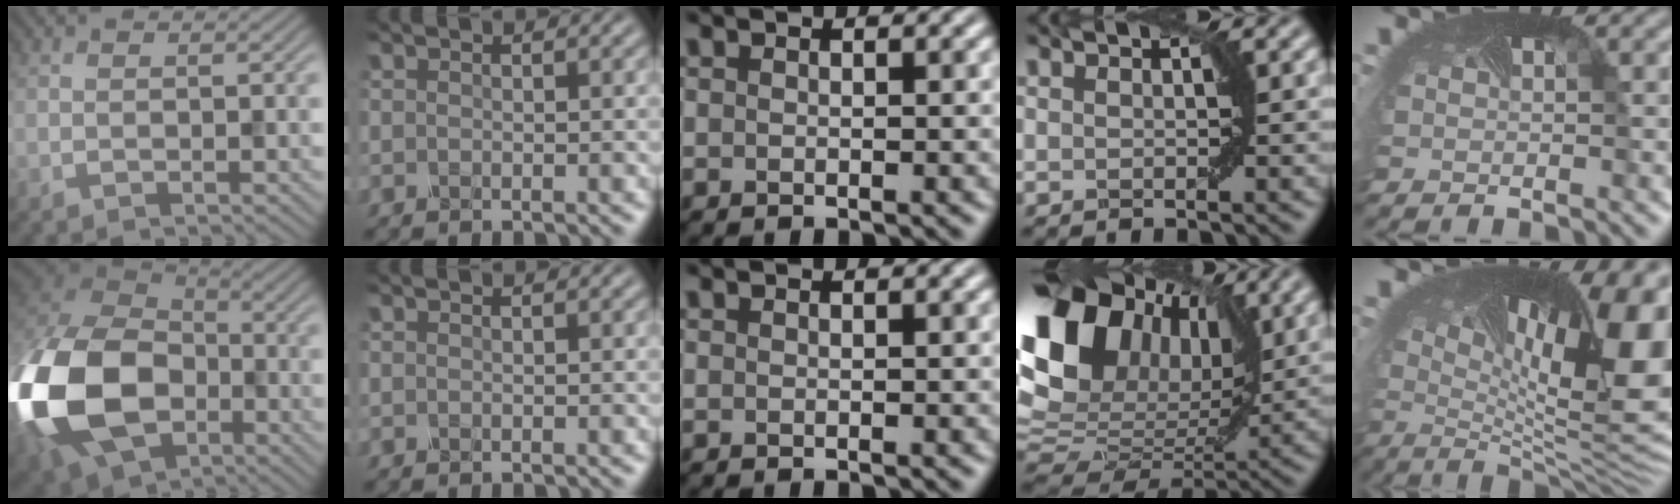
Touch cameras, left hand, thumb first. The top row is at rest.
{"thumb": {"total": 21.5, "force": [-6.1, 14.9, 14.2], "torque": [-0.369, -0.036, -0.123]}, "ring": {"total": 13.9, "force": [5.3, 9.5, 8.7], "torque": [-0.183, 0.025, 0.096]}, "little": {"total": 18.1, "force": [2.6, 7.1, 16.5], "torque": [-0.235, -0.016, 0.050]}}